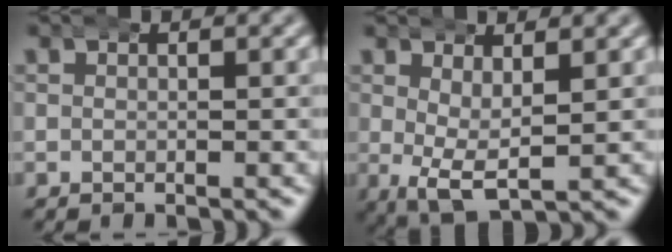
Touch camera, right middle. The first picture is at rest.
{"total": 4.5, "force": [-0.8, 2.2, 3.8], "torque": [-0.079, -0.032, 0.007]}